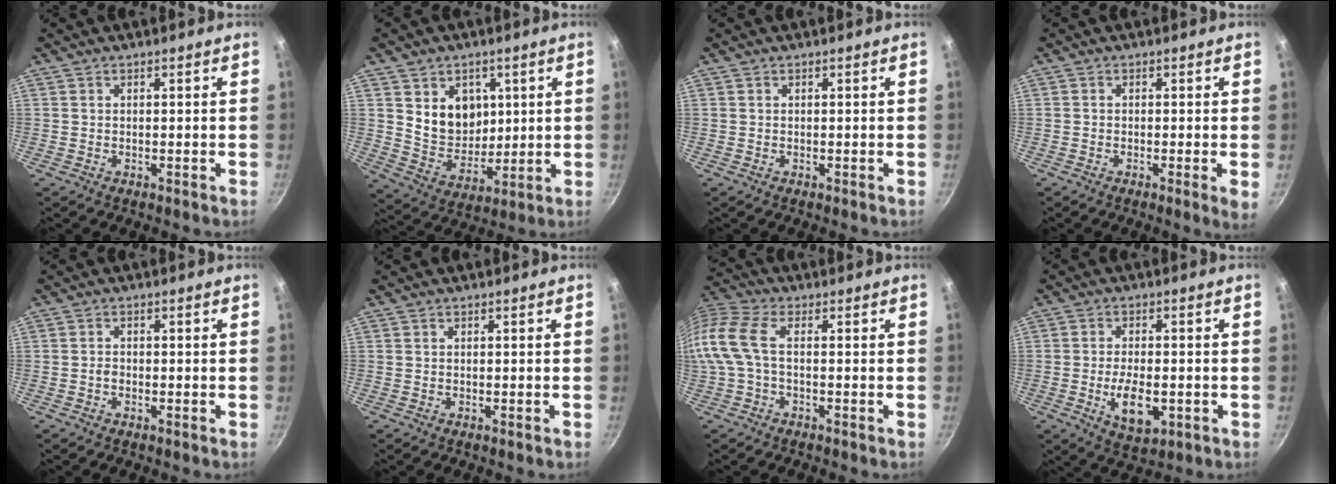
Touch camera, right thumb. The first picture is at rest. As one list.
[{"total": 10.6, "force": [3.0, 8.7, 5.4], "torque": [-0.055, -0.029, 0.065]}, {"total": 0.0}, {"total": 2.6, "force": [-0.5, 0.2, 2.5], "torque": [-0.039, -0.009, -0.012]}, {"total": 1.1, "force": [-0.5, 0.7, 0.7], "torque": [-0.015, 0.006, -0.011]}, {"total": 0.0}, {"total": 11.4, "force": [-0.6, 6.0, 9.7], "torque": [-0.231, 0.020, -0.029]}, {"total": 8.3, "force": [-1.9, 4.2, 6.9], "torque": [-0.112, 0.001, -0.026]}]